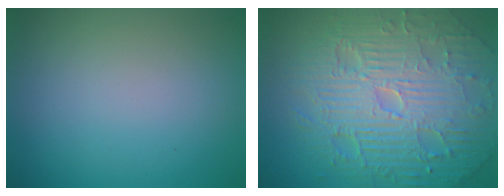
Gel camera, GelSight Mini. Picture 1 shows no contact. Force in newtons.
{"total": 11.7, "press": 7.5, "slide": 8.9}